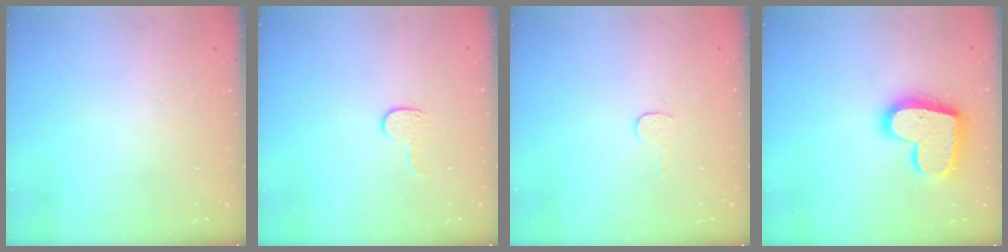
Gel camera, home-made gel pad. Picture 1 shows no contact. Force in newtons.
{"total": 4.7, "press": 4.7, "slide": 0.5}
{"total": 3.0, "press": 3.0, "slide": 0.3}
{"total": 18.0, "press": 18.0, "slide": 1.1}